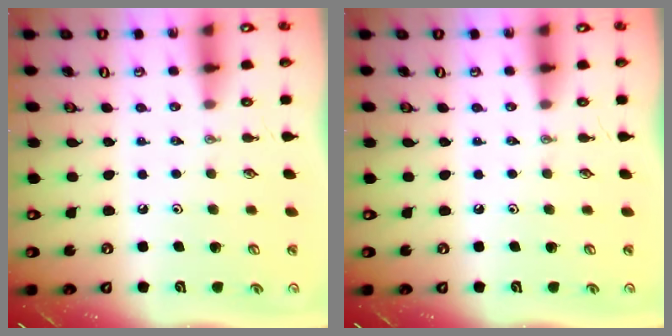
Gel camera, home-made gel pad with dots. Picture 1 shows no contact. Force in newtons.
{"total": 0.0}